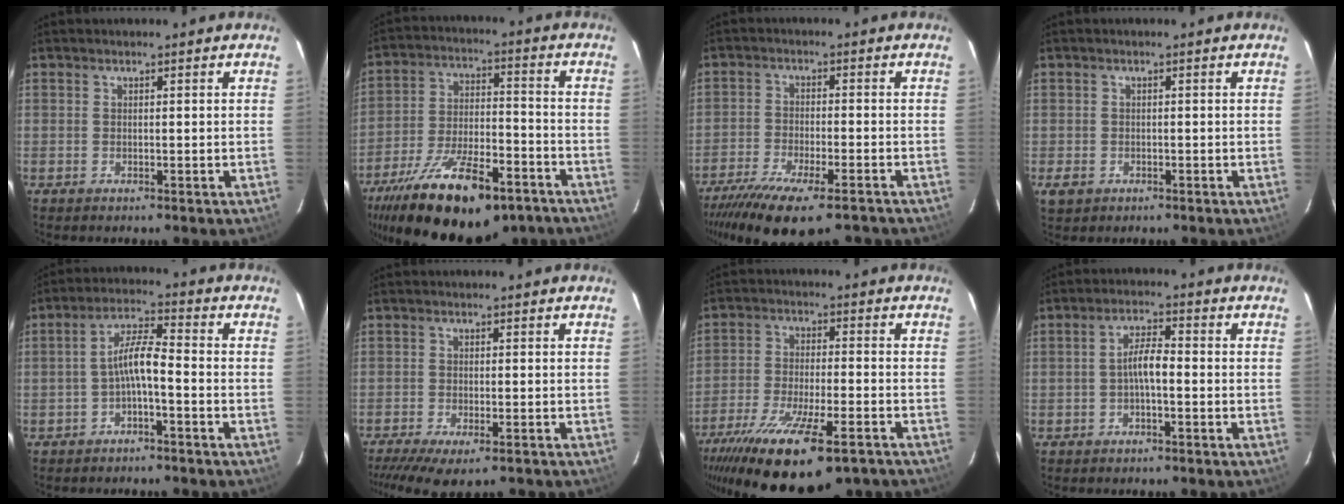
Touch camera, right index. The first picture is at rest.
{"total": 24.8, "force": [-17.2, 9.3, 15.3], "torque": [-0.289, -0.032, -0.264]}
{"total": 16.2, "force": [-12.6, 3.9, 9.4], "torque": [-0.189, -0.048, -0.202]}
{"total": 6.4, "force": [-2.5, 5.4, 2.4], "torque": [-0.068, 0.007, -0.033]}
{"total": 5.3, "force": [-2.2, 0.9, 4.8], "torque": [-0.101, 0.016, -0.040]}
{"total": 9.4, "force": [-7.2, 2.4, 5.6], "torque": [-0.122, -0.035, -0.119]}
{"total": 21.3, "force": [-14.7, 5.9, 14.3], "torque": [-0.275, -0.064, -0.236]}
{"total": 3.9, "force": [-1.2, 1.0, 3.6], "torque": [-0.070, 0.012, -0.021]}